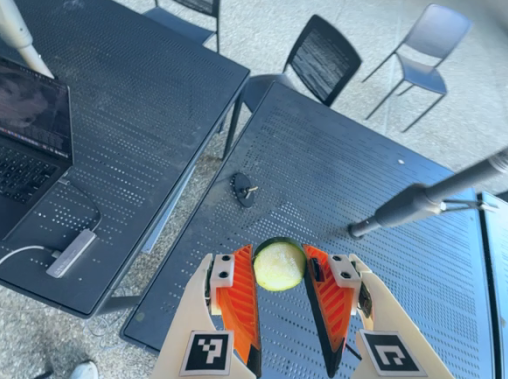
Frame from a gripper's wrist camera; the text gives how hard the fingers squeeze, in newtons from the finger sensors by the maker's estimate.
{"total": 9.6, "left": 9.9, "right": 9.3}